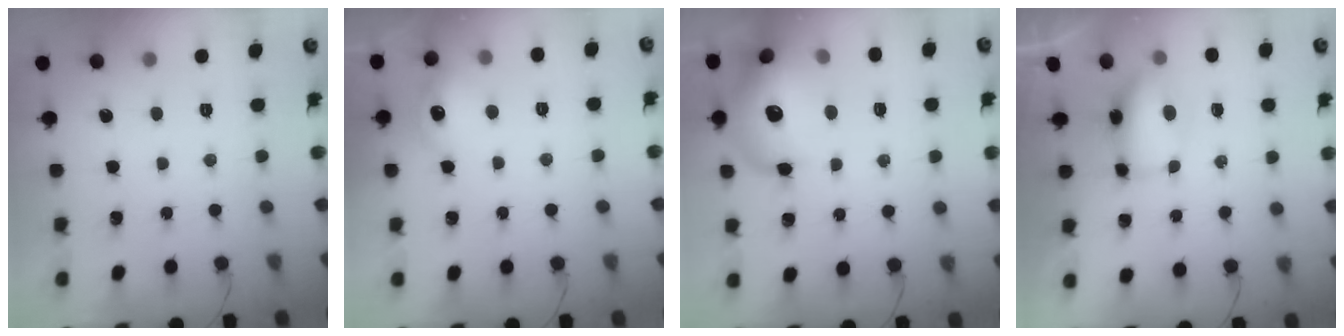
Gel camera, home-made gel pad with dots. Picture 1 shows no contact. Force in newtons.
{"total": 9.5, "press": 9.5, "slide": 0.5}
{"total": 18.5, "press": 18.4, "slide": 2.3}
{"total": 7.1, "press": 6.9, "slide": 1.7}